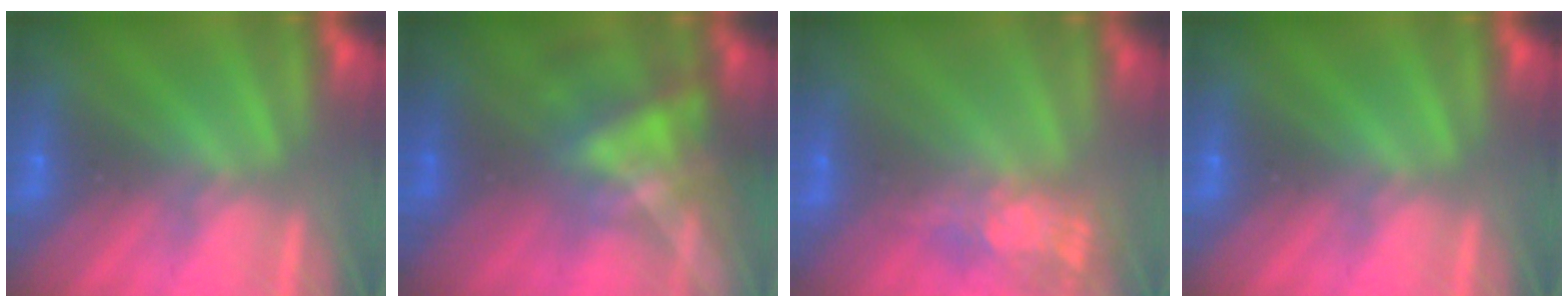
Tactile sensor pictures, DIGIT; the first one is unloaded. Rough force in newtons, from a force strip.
{"total": 4.6}
{"total": 7.5}
{"total": 0.0}